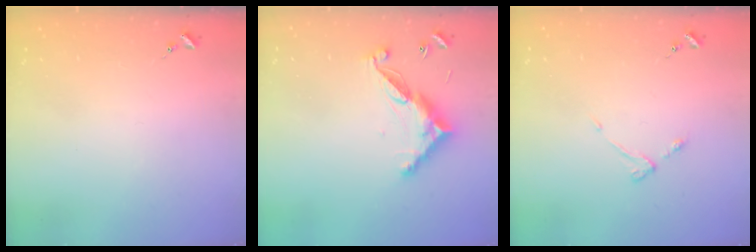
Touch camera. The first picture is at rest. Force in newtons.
{"total": 12.2, "press": 12.1, "slide": 0.3}
{"total": 4.7, "press": 4.7, "slide": 0.7}